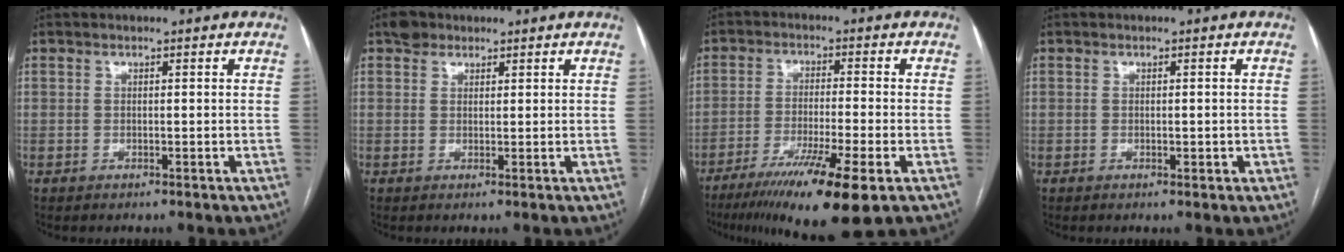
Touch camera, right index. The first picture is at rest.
{"total": 2.3, "force": [1.6, 1.6, 0.5], "torque": [-0.007, 0.008, 0.024]}
{"total": 13.2, "force": [-7.9, 0.3, 10.6], "torque": [-0.178, -0.036, -0.132]}
{"total": 1.1, "force": [-0.3, 0.5, 0.9], "torque": [-0.015, 0.000, 0.001]}